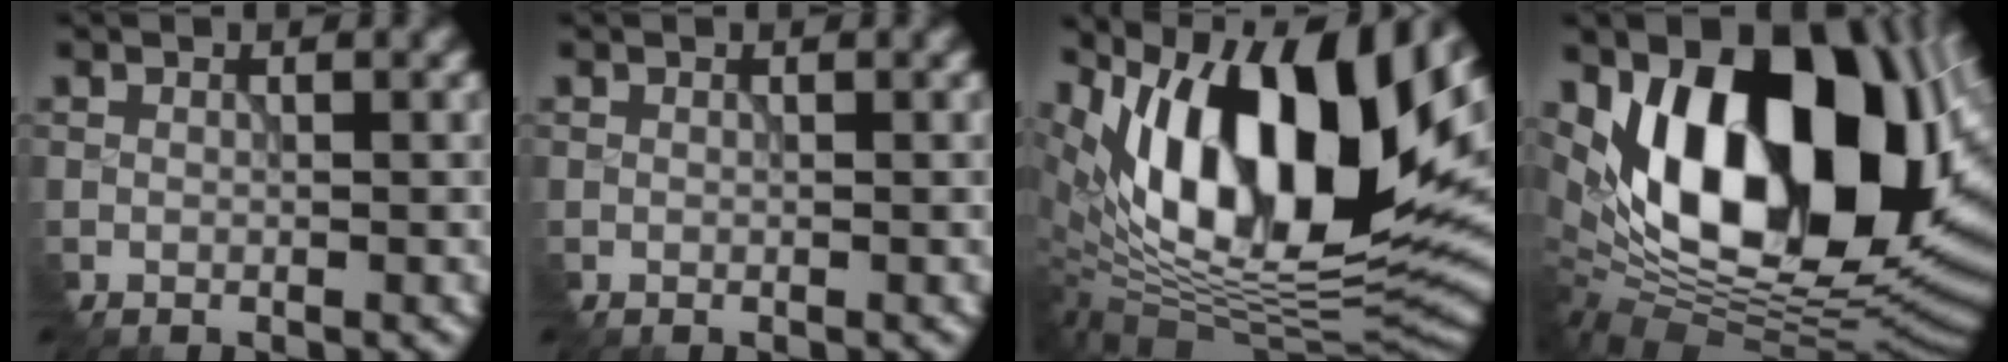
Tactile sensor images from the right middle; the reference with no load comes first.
{"total": 0.0}
{"total": 16.7, "force": [5.9, 7.2, 13.9], "torque": [-0.221, 0.015, 0.087]}
{"total": 17.9, "force": [4.2, 10.9, 13.6], "torque": [-0.221, 0.013, 0.068]}